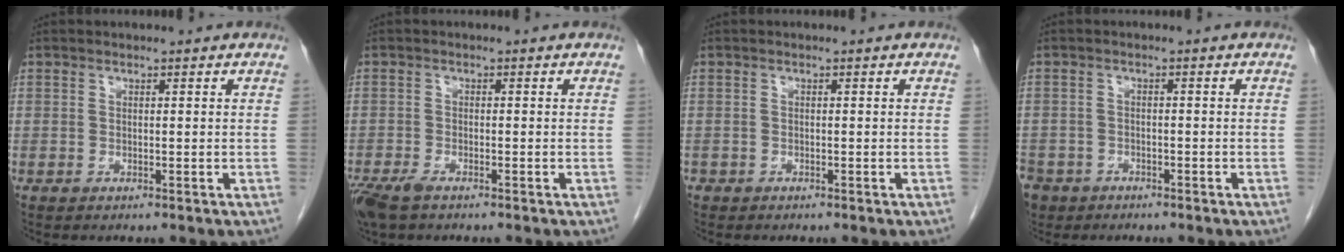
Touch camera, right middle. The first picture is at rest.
{"total": 4.7, "force": [-3.4, 1.6, 2.8], "torque": [-0.060, -0.011, -0.061]}
{"total": 0.6, "force": [-0.4, 0.4, 0.0], "torque": [-0.012, 0.002, -0.010]}
{"total": 8.2, "force": [-5.2, 6.0, 2.2], "torque": [-0.073, -0.006, -0.087]}